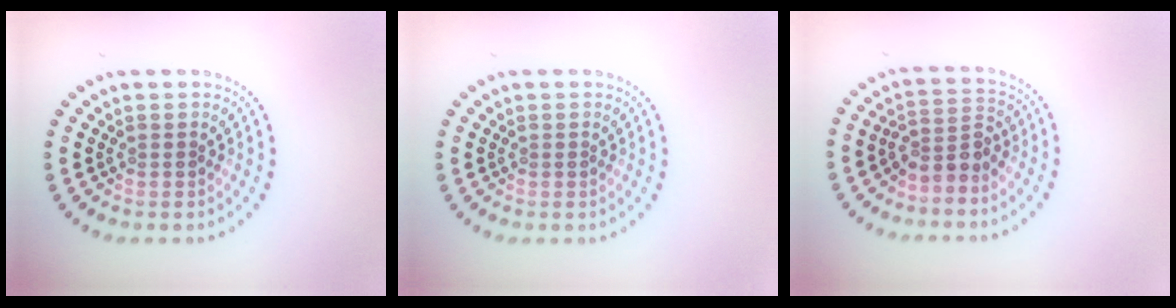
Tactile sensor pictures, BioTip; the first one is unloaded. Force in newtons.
{"total": 0.0}
{"total": 2.5, "press": 1.9, "slide": 1.7}